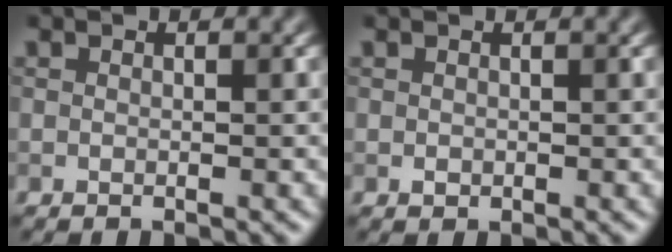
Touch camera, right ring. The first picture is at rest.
{"total": 0.5, "force": [0.1, 0.5, 0.2], "torque": [0.000, -0.001, 0.001]}